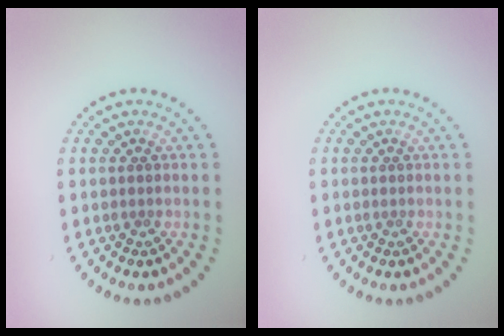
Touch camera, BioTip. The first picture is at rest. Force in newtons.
{"total": 0.0}